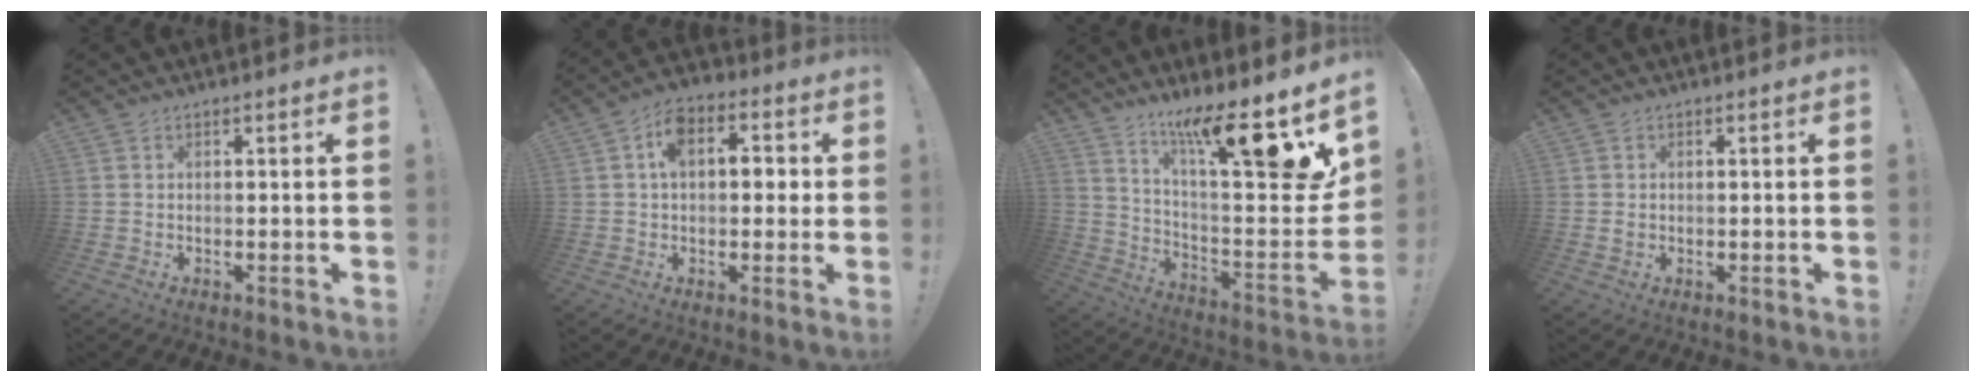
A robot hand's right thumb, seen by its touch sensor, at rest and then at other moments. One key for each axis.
{"total": 9.6, "fx": 1.9, "fy": 6.7, "fz": 6.6, "tx": -0.089, "ty": 0.006, "tz": 0.035}
{"total": 17.7, "fx": 11.2, "fy": 1.8, "fz": 13.5, "tx": -0.200, "ty": -0.096, "tz": 0.169}
{"total": 1.0, "fx": 0.3, "fy": 0.8, "fz": 0.4, "tx": -0.001, "ty": 0.001, "tz": 0.004}